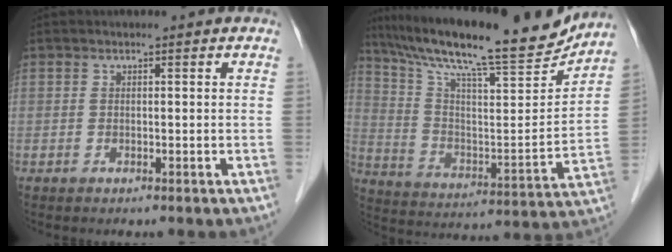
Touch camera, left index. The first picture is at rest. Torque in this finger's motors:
{"motor_torque": [-0.12, -0.58, 0.53, 0.16]}